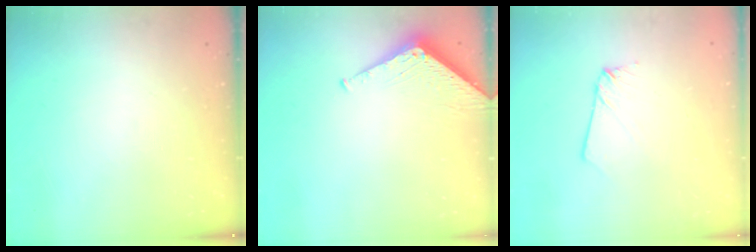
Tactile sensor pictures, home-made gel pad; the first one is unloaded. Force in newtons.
{"total": 3.8, "press": 3.7, "slide": 0.5}
{"total": 3.0, "press": 3.0, "slide": 0.3}